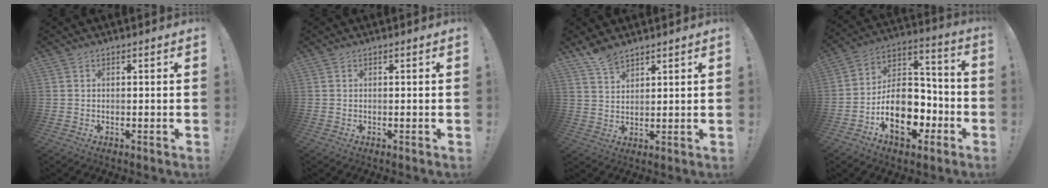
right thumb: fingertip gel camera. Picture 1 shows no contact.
{"total": 0.0}
{"total": 5.6, "force": [4.6, 1.9, 2.4], "torque": [-0.047, -0.024, 0.087]}
{"total": 19.0, "force": [-7.7, 12.5, 12.1], "torque": [-0.189, 0.040, -0.118]}